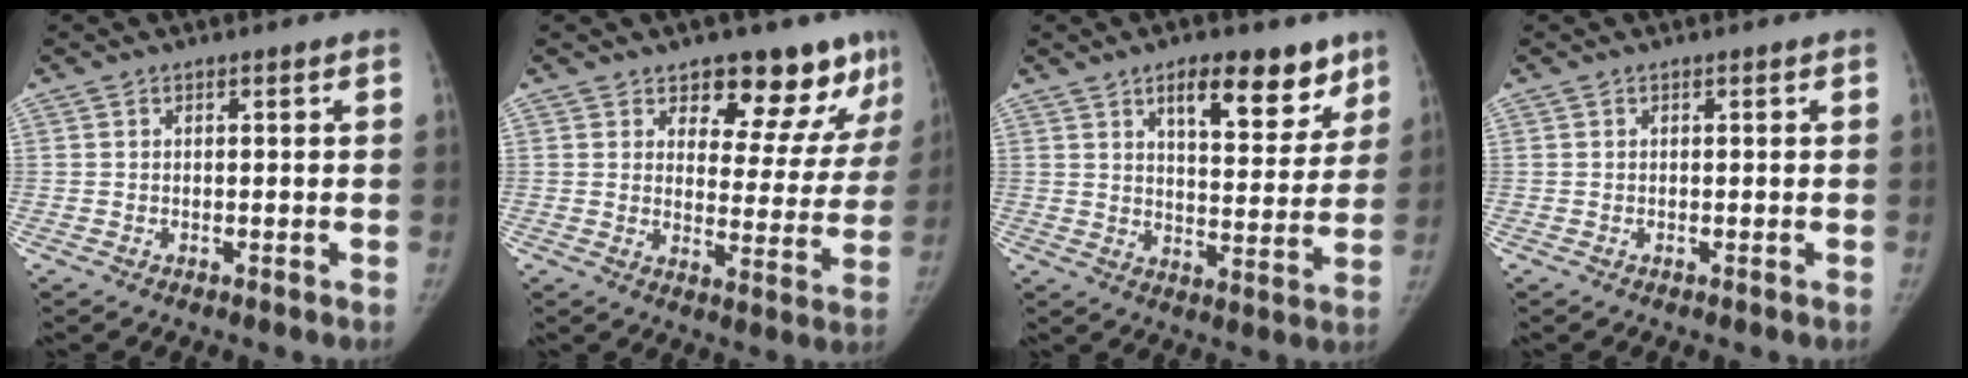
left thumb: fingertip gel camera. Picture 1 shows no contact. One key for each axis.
{"total": 14.7, "fx": 11.1, "fy": 6.9, "fz": 6.7, "tx": -0.020, "ty": -0.077, "tz": 0.132}
{"total": 13.6, "fx": 8.5, "fy": 5.8, "fz": 8.9, "tx": -0.077, "ty": -0.047, "tz": 0.127}
{"total": 0.0}